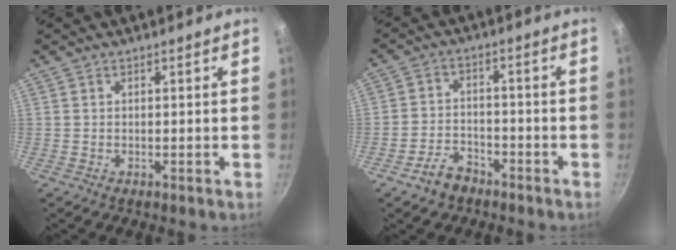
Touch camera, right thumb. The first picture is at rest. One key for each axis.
{"total": 5.7, "fx": -3.9, "fy": 3.5, "fz": 2.3, "tx": -0.032, "ty": 0.039, "tz": -0.071}